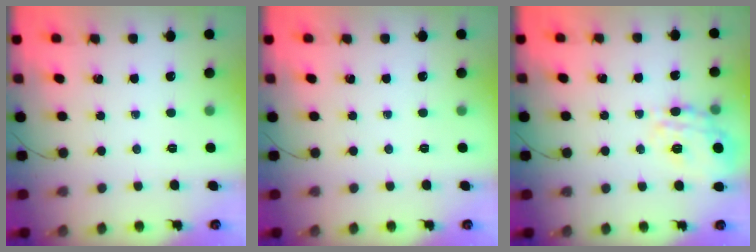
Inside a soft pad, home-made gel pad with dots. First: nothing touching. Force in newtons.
{"total": 0.0}
{"total": 15.0, "press": 14.9, "slide": 1.2}